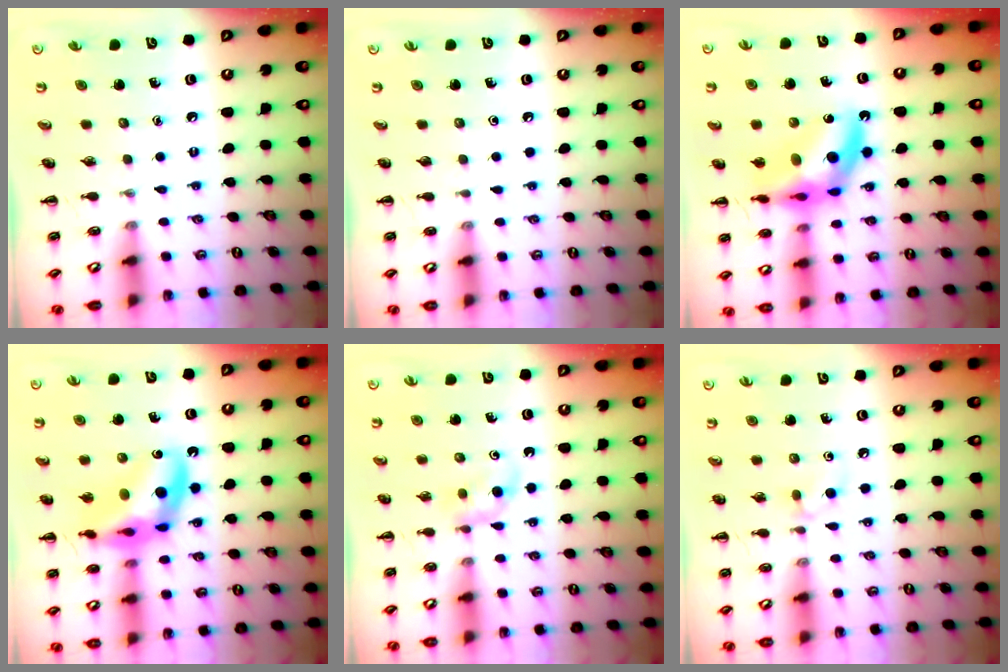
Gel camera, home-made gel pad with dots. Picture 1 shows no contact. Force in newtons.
{"total": 0.0}
{"total": 13.7, "press": 13.1, "slide": 4.0}
{"total": 14.4, "press": 14.0, "slide": 3.4}
{"total": 3.5, "press": 3.2, "slide": 1.5}
{"total": 4.2, "press": 4.0, "slide": 1.5}